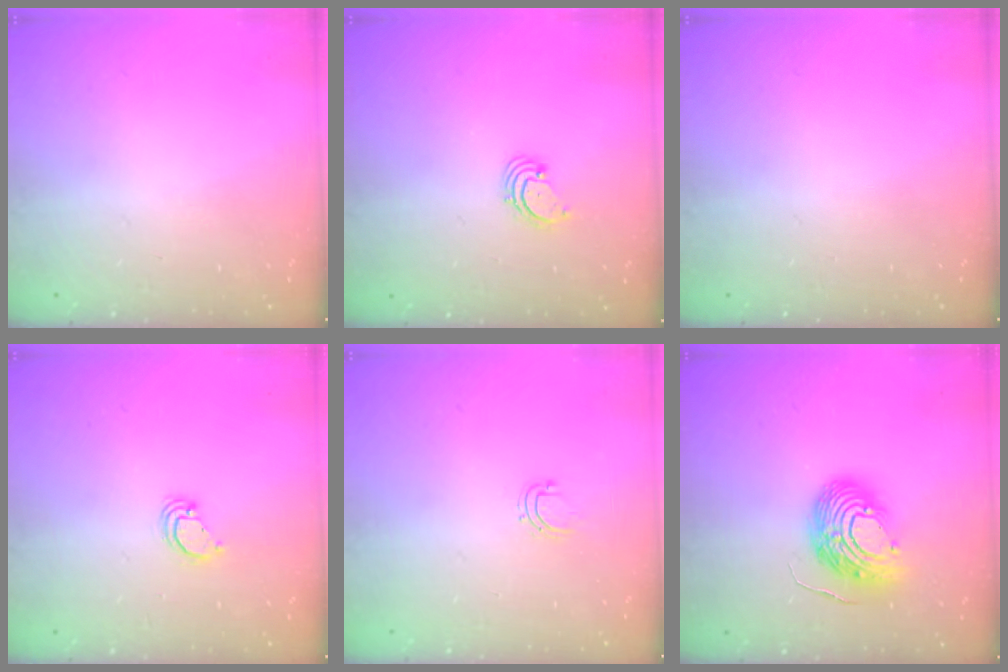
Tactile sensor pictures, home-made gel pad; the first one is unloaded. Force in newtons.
{"total": 1.7, "press": 1.7, "slide": 0.2}
{"total": 0.0}
{"total": 3.2, "press": 3.1, "slide": 0.3}
{"total": 3.8, "press": 3.8, "slide": 0.3}
{"total": 13.3, "press": 13.1, "slide": 2.3}